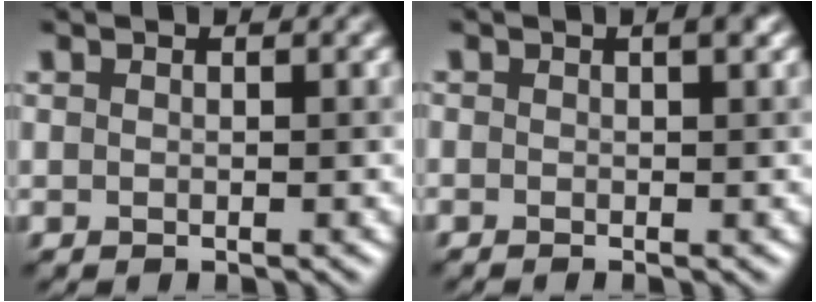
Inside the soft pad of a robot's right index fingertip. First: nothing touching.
{"total": 2.2, "force": [0.3, 1.0, 2.0], "torque": [-0.003, 0.007, -0.014]}